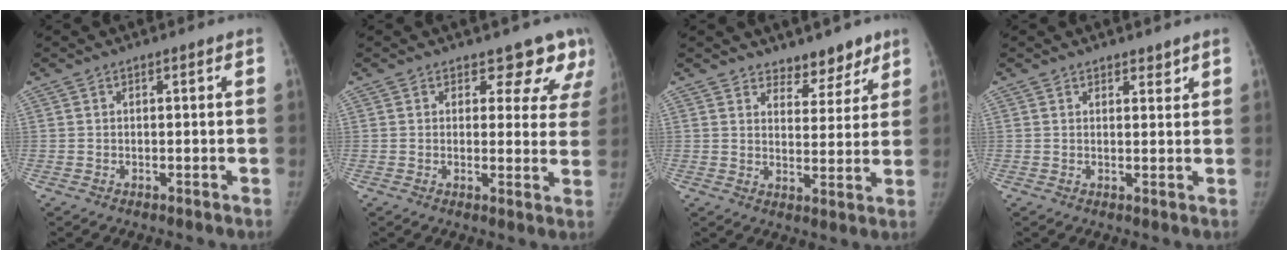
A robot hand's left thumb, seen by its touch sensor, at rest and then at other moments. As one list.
[{"total": 8.3, "force": [7.0, 4.2, 1.5], "torque": [0.035, -0.035, 0.052]}, {"total": 6.7, "force": [5.4, 3.5, 1.8], "torque": [0.019, -0.035, 0.080]}, {"total": 2.0, "force": [1.6, 1.0, 0.5], "torque": [0.013, -0.010, 0.020]}]